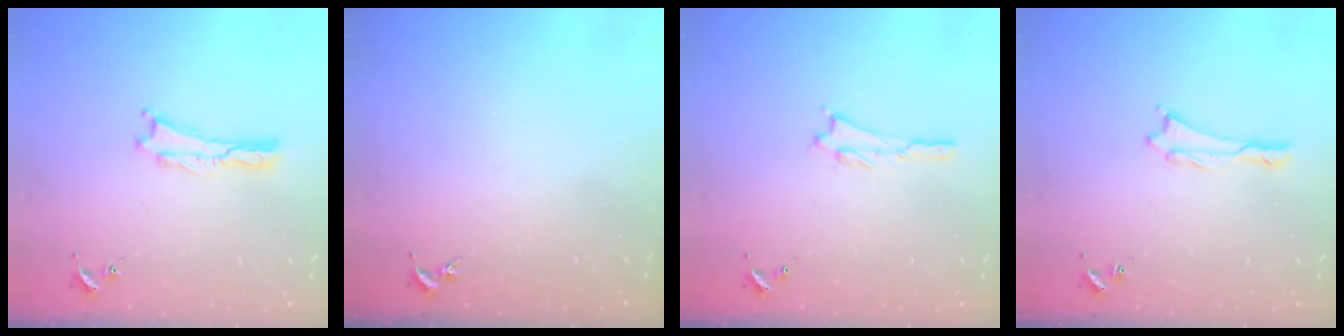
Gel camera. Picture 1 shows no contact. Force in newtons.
{"total": 0.0}
{"total": 0.7, "press": 0.7, "slide": 0.1}
{"total": 0.6, "press": 0.5, "slide": 0.2}